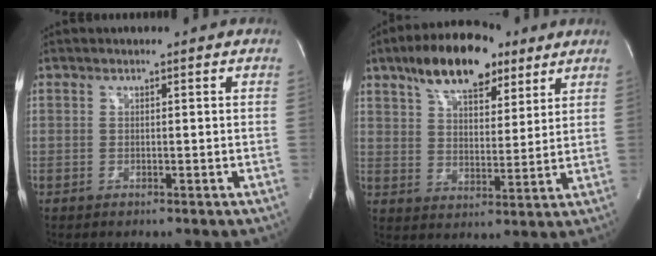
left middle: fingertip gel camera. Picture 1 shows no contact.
{"total": 14.4, "force": [9.4, 6.2, 8.9], "torque": [-0.150, 0.028, 0.160]}